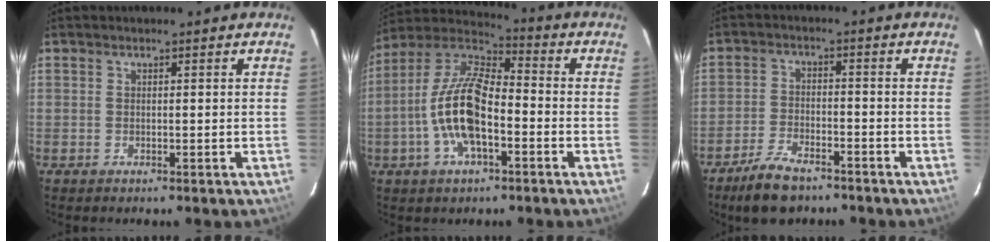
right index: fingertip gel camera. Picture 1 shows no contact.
{"total": 14.6, "force": [-4.1, 6.0, 12.6], "torque": [-0.258, 0.005, -0.082]}
{"total": 8.1, "force": [-6.3, 3.2, 4.0], "torque": [-0.105, -0.001, -0.113]}